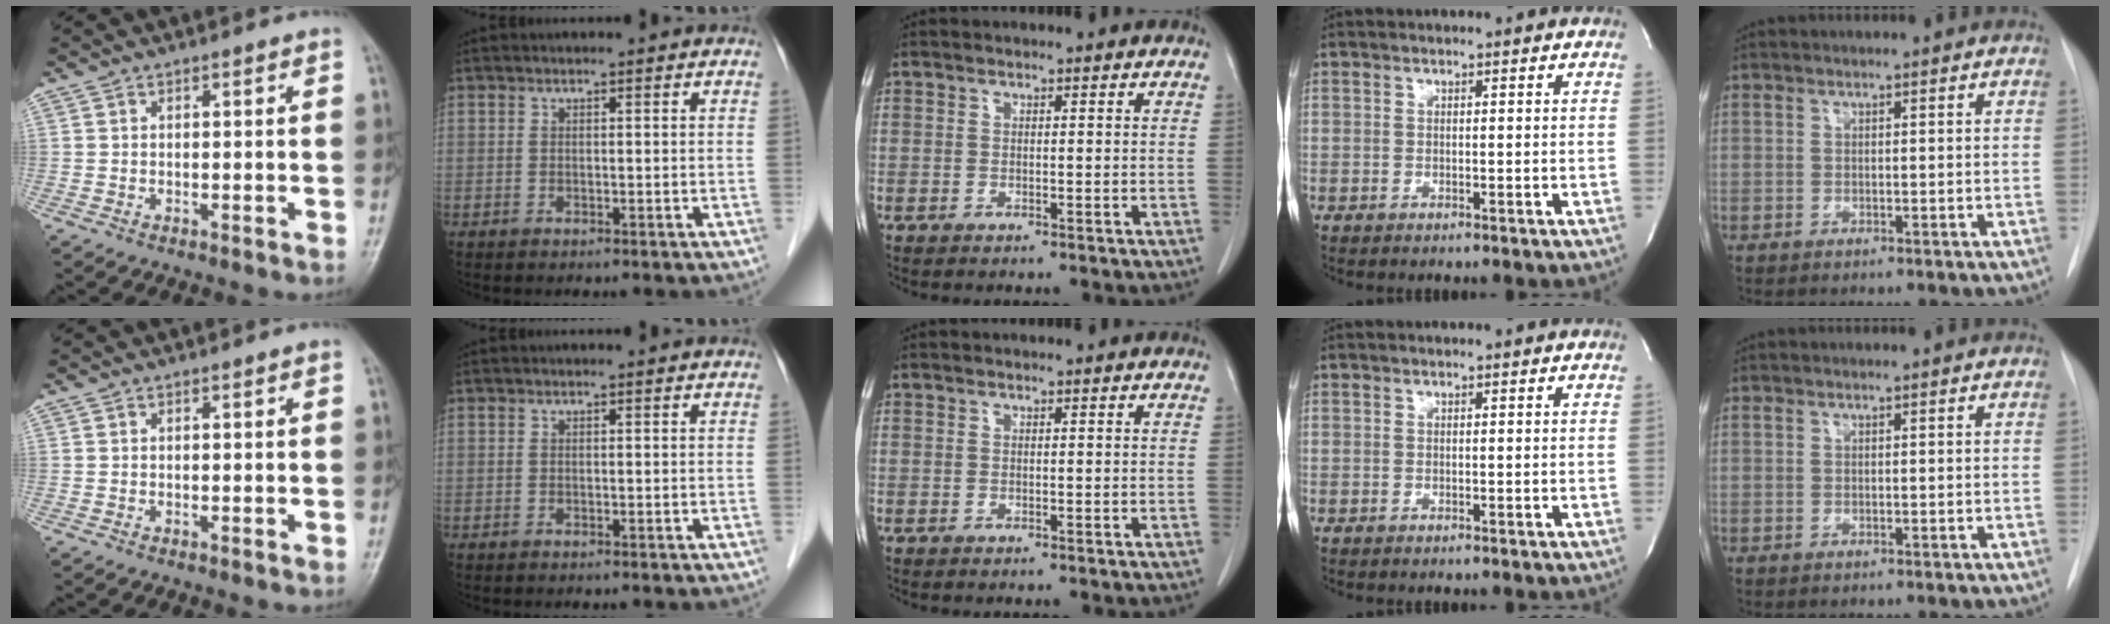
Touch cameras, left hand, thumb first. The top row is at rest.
{}